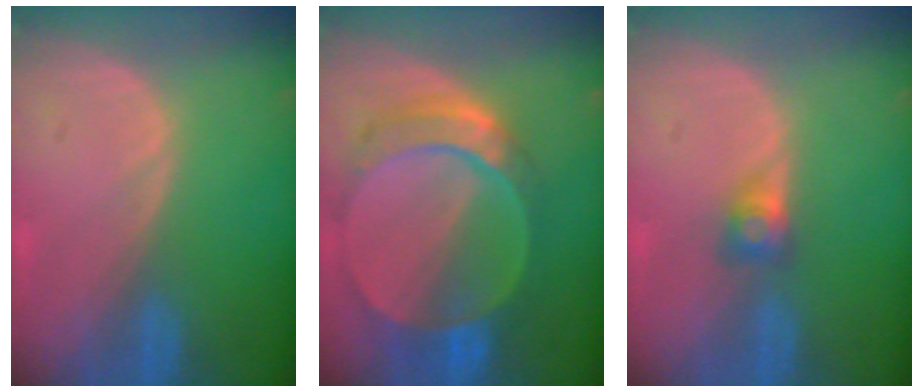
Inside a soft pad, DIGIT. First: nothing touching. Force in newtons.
{"total": 9.5, "press": 8.3, "slide": 4.4}
{"total": 2.6, "press": 2.4, "slide": 1.0}